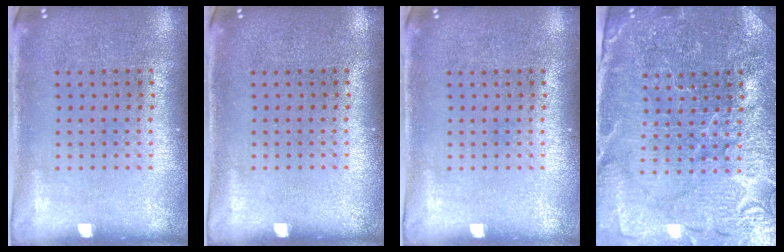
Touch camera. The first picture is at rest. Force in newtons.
{"total": 0.0}
{"total": 0.0}
{"total": 4.1, "press": 3.9, "slide": 1.3}